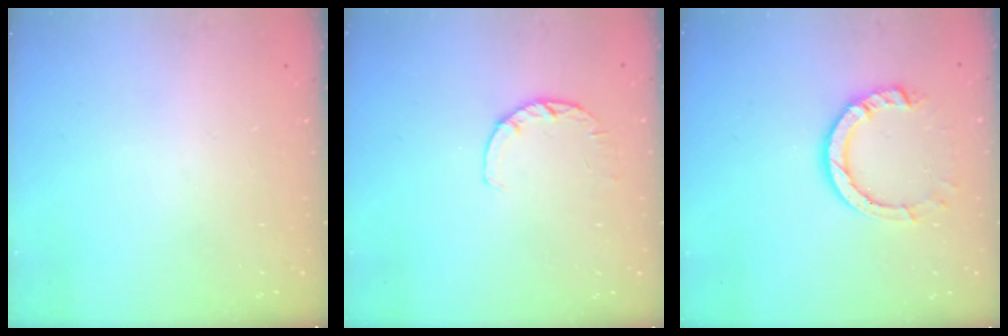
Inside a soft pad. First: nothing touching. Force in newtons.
{"total": 3.0, "press": 2.9, "slide": 0.4}
{"total": 9.7, "press": 9.7, "slide": 1.1}